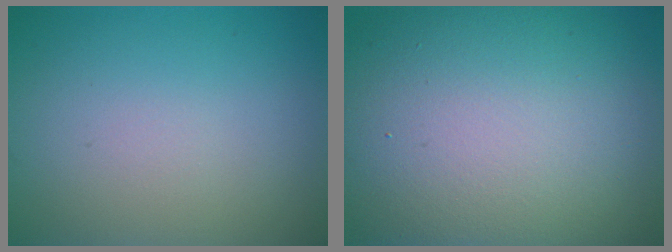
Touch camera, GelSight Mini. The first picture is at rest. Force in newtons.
{"total": 17.2, "press": 17.2, "slide": 1.2}